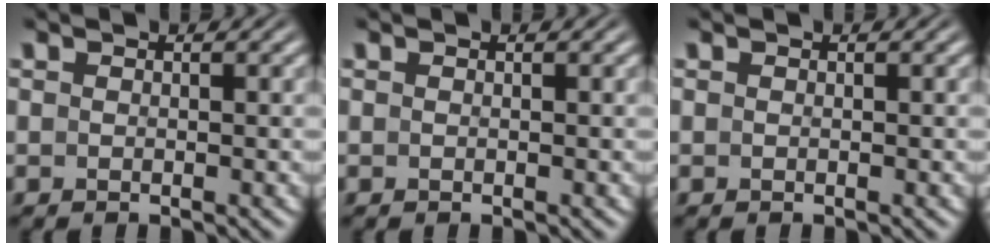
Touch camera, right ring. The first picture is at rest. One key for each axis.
{"total": 0.0}
{"total": 0.0}